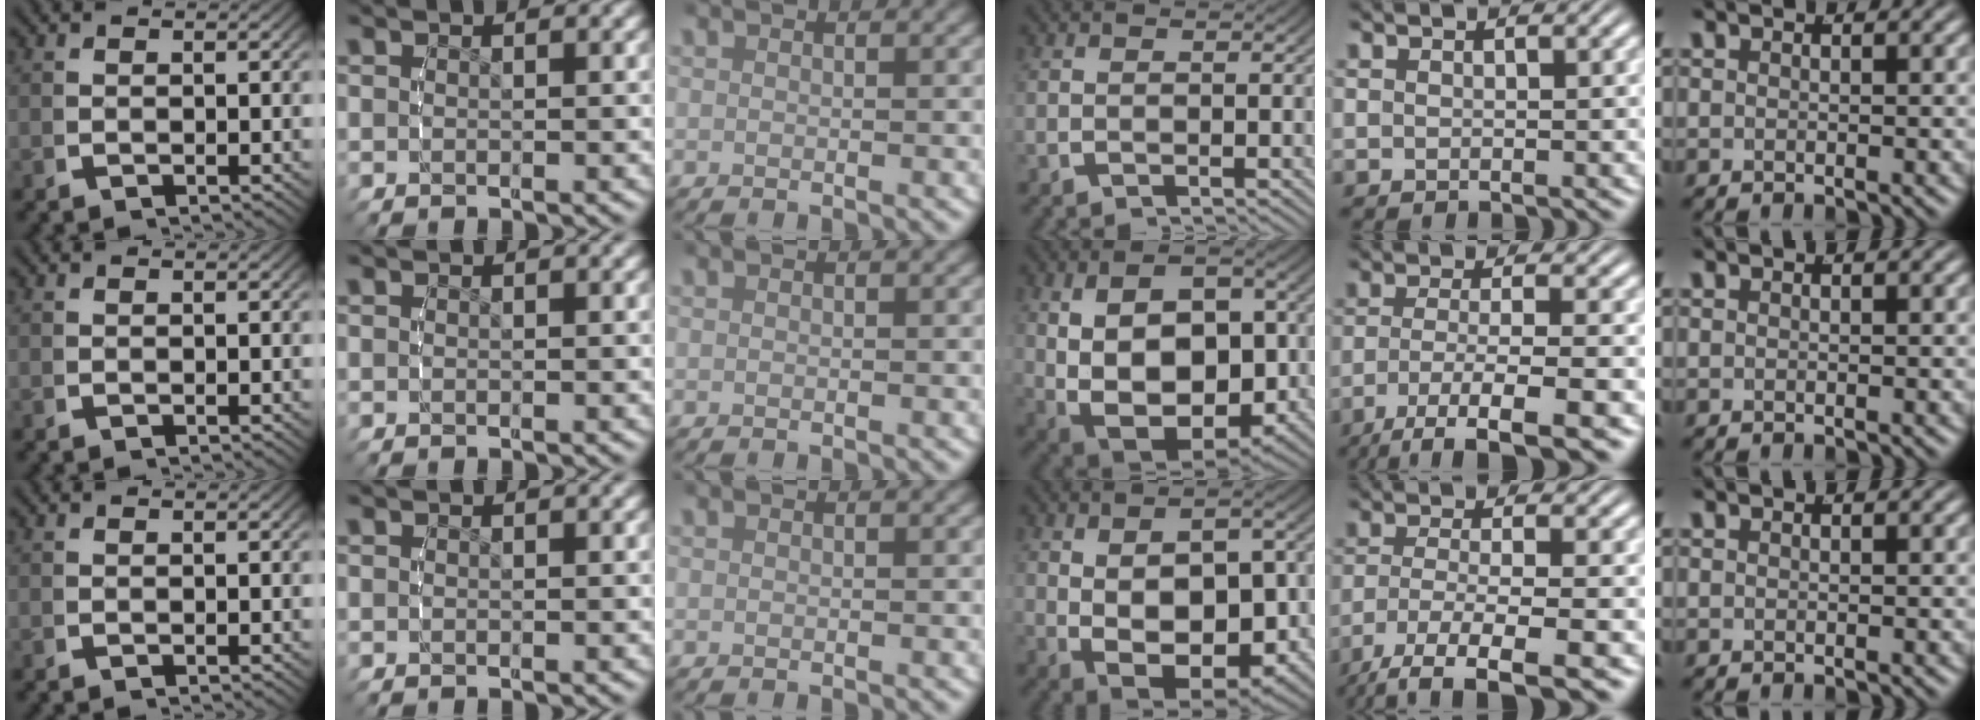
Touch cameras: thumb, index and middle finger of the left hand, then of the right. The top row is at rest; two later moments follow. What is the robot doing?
{"motion": "lift_and_place", "object": "bandage"}